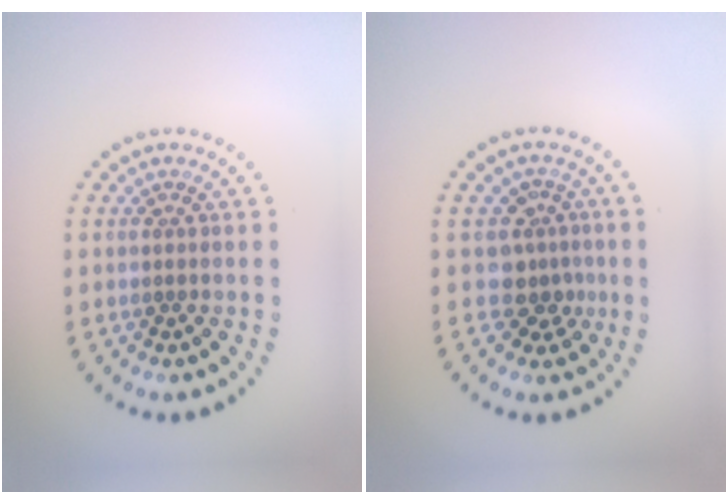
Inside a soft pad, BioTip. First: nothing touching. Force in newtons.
{"total": 2.7, "press": 2.0, "slide": 1.9}